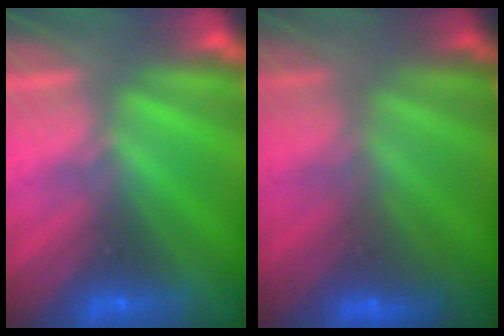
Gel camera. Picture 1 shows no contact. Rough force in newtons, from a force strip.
{"total": 2.9}